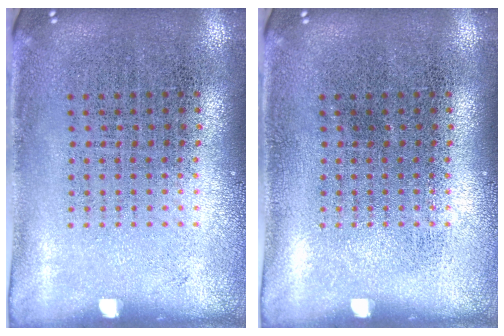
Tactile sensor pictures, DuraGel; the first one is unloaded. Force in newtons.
{"total": 0.0}